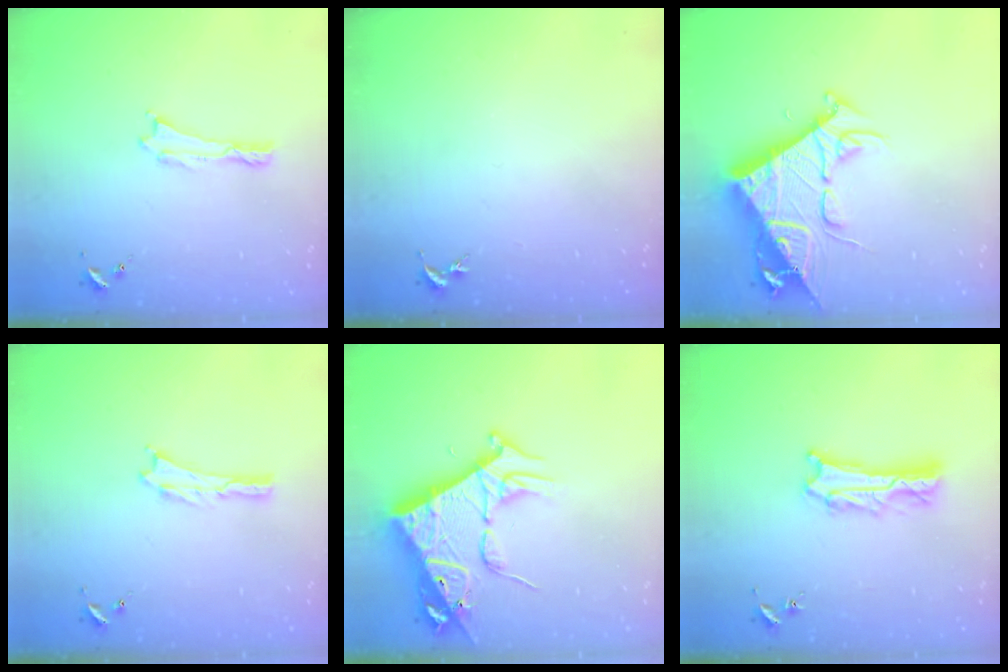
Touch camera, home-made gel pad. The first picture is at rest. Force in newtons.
{"total": 0.0}
{"total": 10.1, "press": 10.1, "slide": 0.9}
{"total": 0.0}
{"total": 10.3, "press": 10.2, "slide": 1.3}
{"total": 3.3, "press": 3.3, "slide": 0.5}